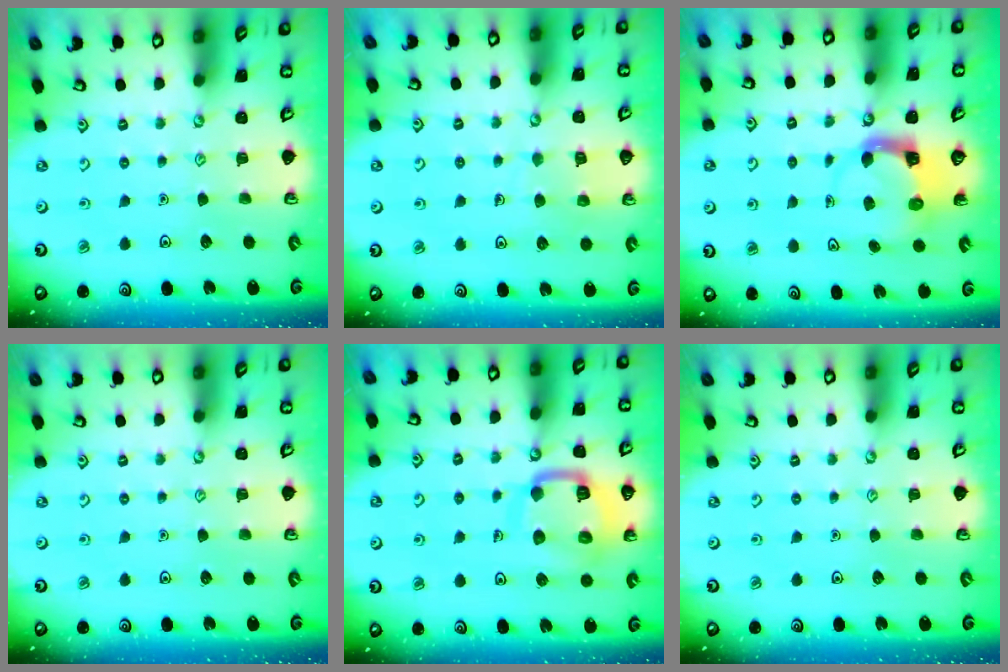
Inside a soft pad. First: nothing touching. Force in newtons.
{"total": 5.6, "press": 5.6, "slide": 0.5}
{"total": 3.8, "press": 3.8, "slide": 0.5}
{"total": 0.0}
{"total": 14.2, "press": 14.1, "slide": 1.5}
{"total": 0.0}